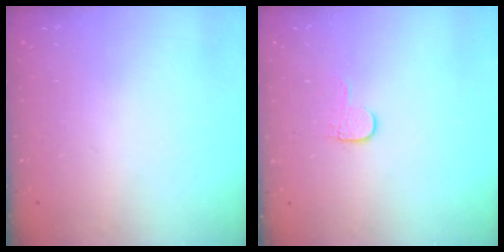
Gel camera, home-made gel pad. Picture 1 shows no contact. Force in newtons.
{"total": 3.6, "press": 3.6, "slide": 0.4}